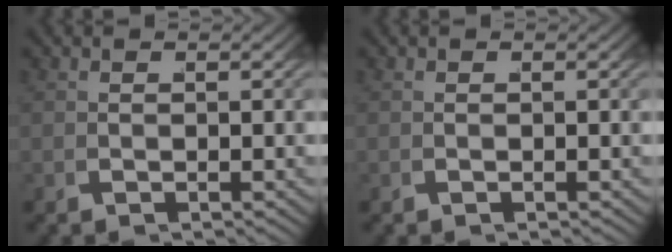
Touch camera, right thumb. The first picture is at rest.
{"total": 0.0}